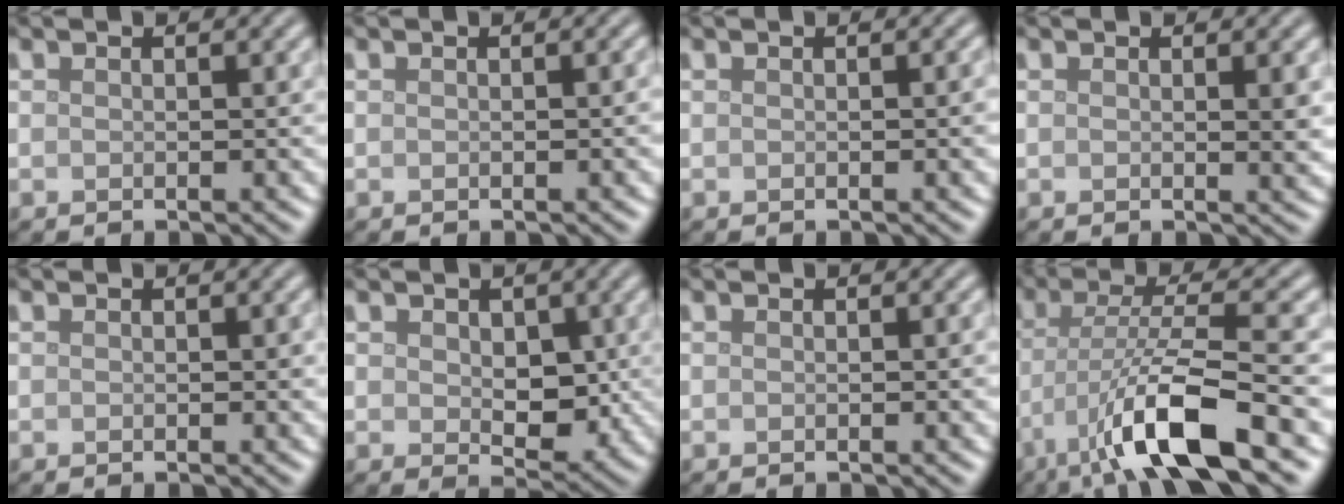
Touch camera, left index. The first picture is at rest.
{"total": 0.6, "force": [-0.1, 0.1, 0.6], "torque": [-0.005, 0.002, -0.001]}
{"total": 1.2, "force": [0.0, 0.3, 1.1], "torque": [-0.011, 0.003, -0.001]}
{"total": 1.6, "force": [0.3, 0.3, 1.6], "torque": [-0.017, -0.002, 0.002]}
{"total": 0.0}
{"total": 3.9, "force": [0.3, 2.6, 2.9], "torque": [-0.040, -0.010, 0.008]}
{"total": 0.6, "force": [-0.1, 0.1, 0.6], "torque": [-0.006, 0.002, -0.001]}
{"total": 9.0, "force": [-4.5, 1.7, 7.6], "torque": [-0.138, 0.002, -0.087]}